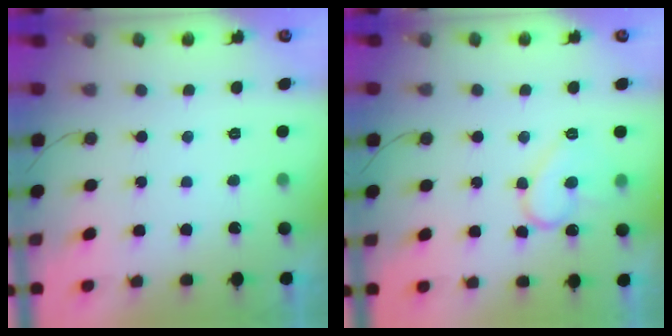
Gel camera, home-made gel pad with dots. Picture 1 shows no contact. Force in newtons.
{"total": 11.0, "press": 11.0, "slide": 0.9}